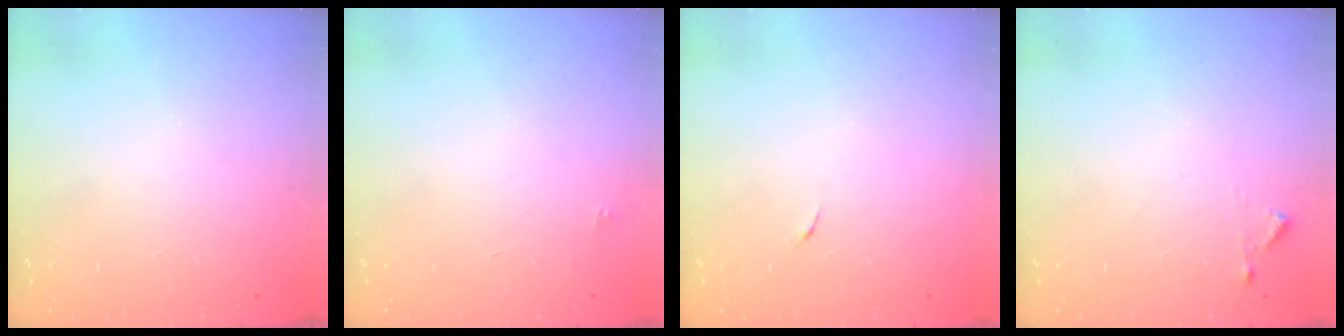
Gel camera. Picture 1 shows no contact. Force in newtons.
{"total": 1.8, "press": 1.7, "slide": 0.1}
{"total": 4.0, "press": 3.9, "slide": 0.8}
{"total": 4.4, "press": 4.3, "slide": 0.4}